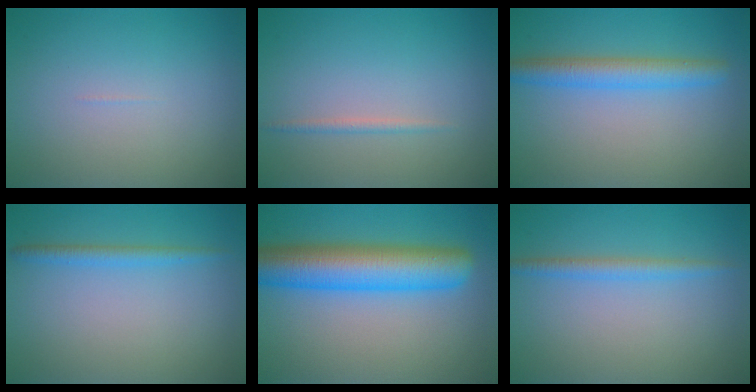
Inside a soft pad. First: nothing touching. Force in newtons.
{"total": 0.8, "press": 0.8, "slide": 0.0}
{"total": 3.7, "press": 3.7, "slide": 0.2}
{"total": 1.6, "press": 1.6, "slide": 0.1}
{"total": 8.7, "press": 8.7, "slide": 0.2}
{"total": 1.9, "press": 1.9, "slide": 0.0}